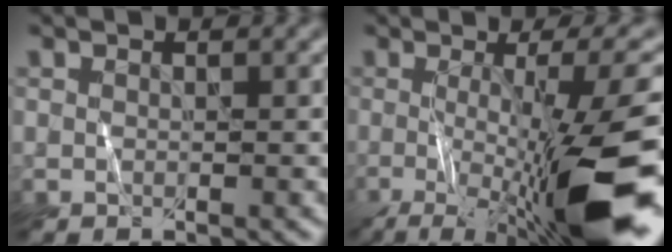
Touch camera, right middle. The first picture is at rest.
{"total": 12.9, "force": [-2.8, 2.3, 12.3], "torque": [-0.165, -0.003, -0.033]}